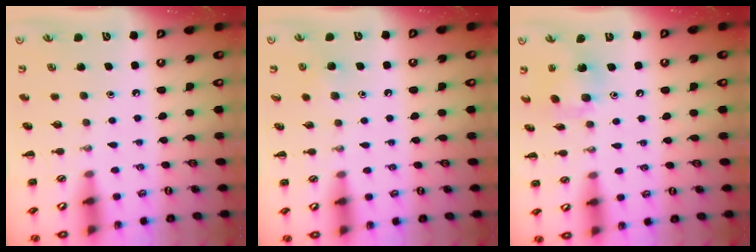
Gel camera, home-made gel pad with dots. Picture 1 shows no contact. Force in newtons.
{"total": 3.0, "press": 2.7, "slide": 1.3}
{"total": 7.2, "press": 7.1, "slide": 1.1}